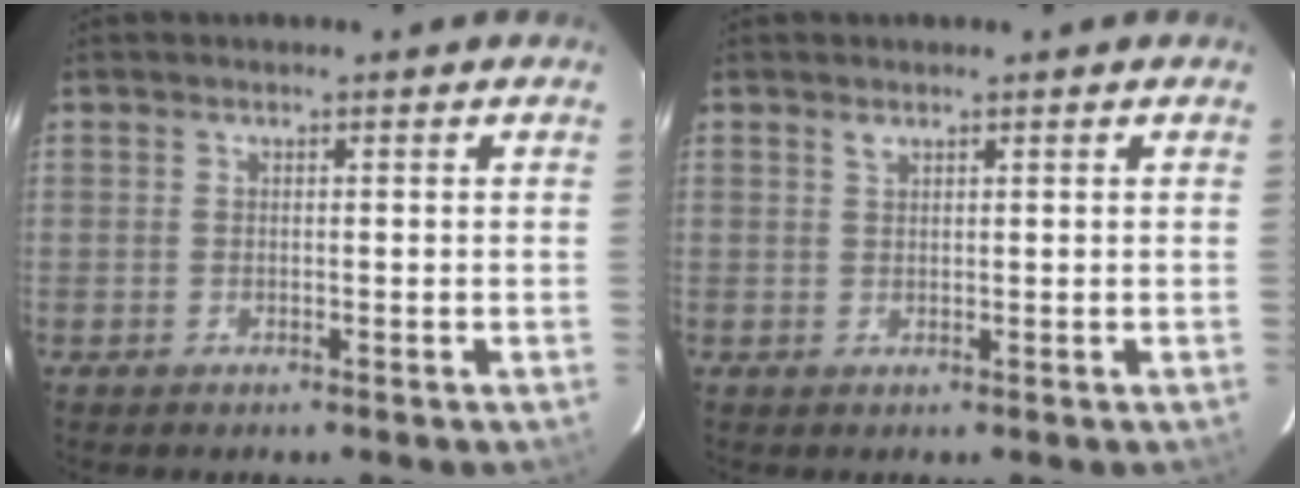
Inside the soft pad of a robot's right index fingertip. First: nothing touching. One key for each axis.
{"total": 0.9, "fx": 0.7, "fy": 0.4, "fz": 0.4, "tx": -0.007, "ty": 0.003, "tz": 0.013}